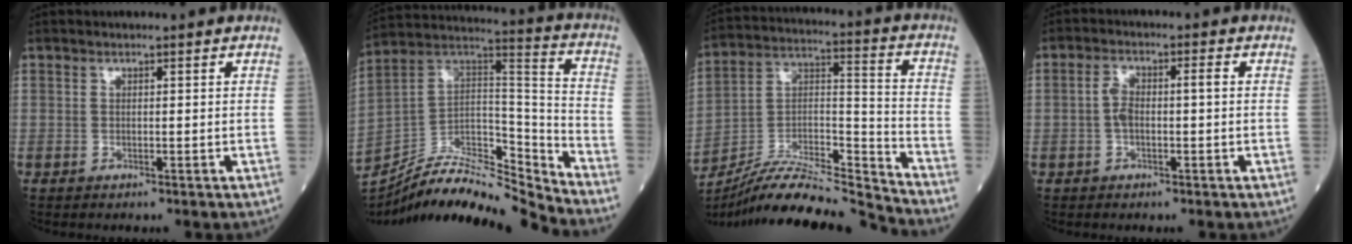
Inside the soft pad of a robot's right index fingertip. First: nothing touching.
{"total": 18.9, "force": [-18.1, 1.1, 5.3], "torque": [-0.095, 0.051, -0.309]}
{"total": 17.9, "force": [-17.2, -0.6, 5.2], "torque": [-0.089, 0.034, -0.298]}
{"total": 3.7, "force": [-0.2, 1.2, 3.4], "torque": [-0.071, 0.017, -0.004]}